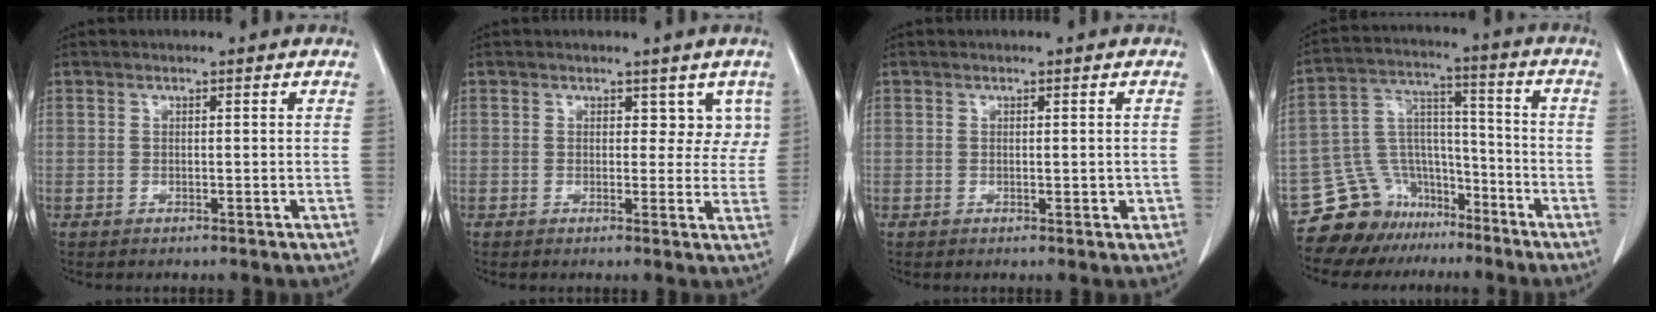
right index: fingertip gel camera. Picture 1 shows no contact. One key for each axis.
{"total": 3.7, "fx": 1.9, "fy": 2.6, "fz": 1.8, "tx": 0.007, "ty": 0.002, "tz": 0.016}
{"total": 1.5, "fx": -0.1, "fy": 0.6, "fz": 1.4, "tx": -0.017, "ty": -0.003, "tz": 0.005}
{"total": 11.9, "fx": -9.4, "fy": 7.2, "fz": 1.2, "tx": -0.027, "ty": 0.073, "tz": -0.160}